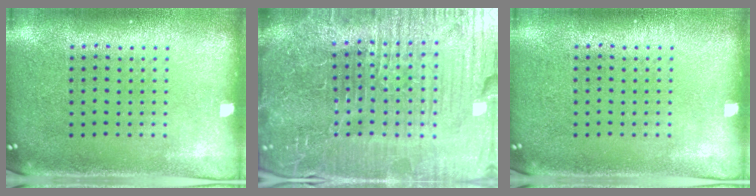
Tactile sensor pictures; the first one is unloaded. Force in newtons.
{"total": 6.9, "press": 6.3, "slide": 2.8}
{"total": 0.0}